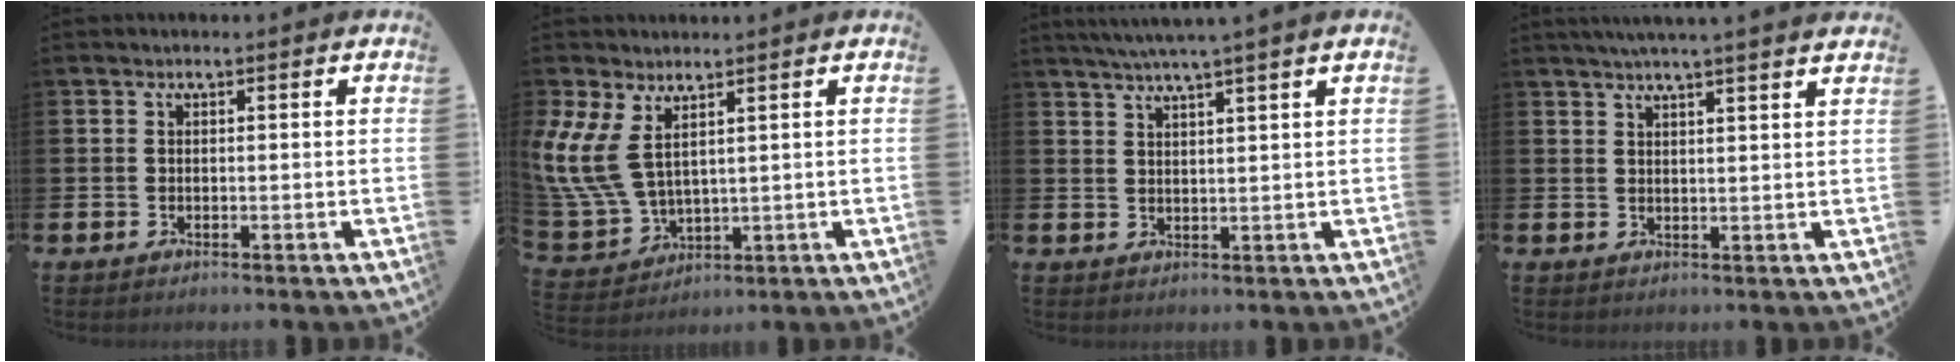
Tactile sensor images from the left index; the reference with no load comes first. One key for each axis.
{"total": 7.7, "fx": 3.7, "fy": 4.3, "fz": 5.3, "tx": -0.139, "ty": -0.013, "tz": 0.069}
{"total": 3.9, "fx": 3.4, "fy": -1.1, "fz": 1.4, "tx": -0.040, "ty": -0.009, "tz": 0.062}
{"total": 3.5, "fx": 3.3, "fy": -1.0, "fz": 0.7, "tx": -0.017, "ty": -0.016, "tz": 0.060}